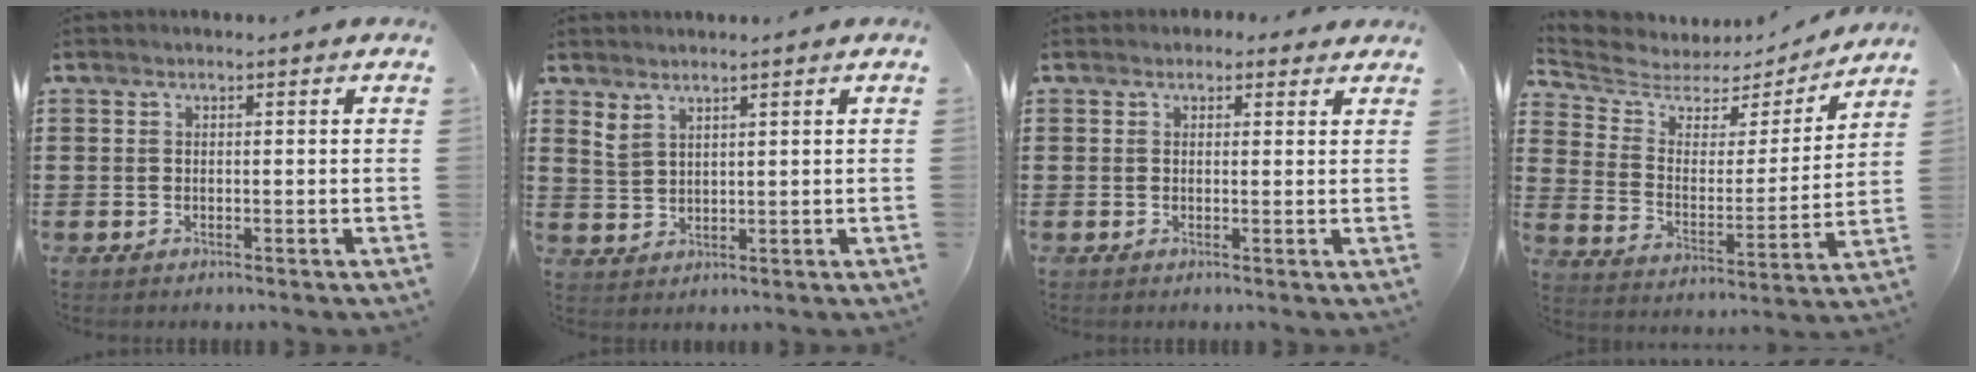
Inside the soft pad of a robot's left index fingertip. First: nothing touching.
{"total": 2.4, "force": [2.0, 0.8, 1.0], "torque": [-0.025, 0.003, 0.039]}
{"total": 1.5, "force": [1.0, 1.1, 0.3], "torque": [-0.002, 0.005, 0.017]}
{"total": 4.8, "force": [4.2, 2.2, 0.7], "torque": [-0.048, -0.032, 0.067]}